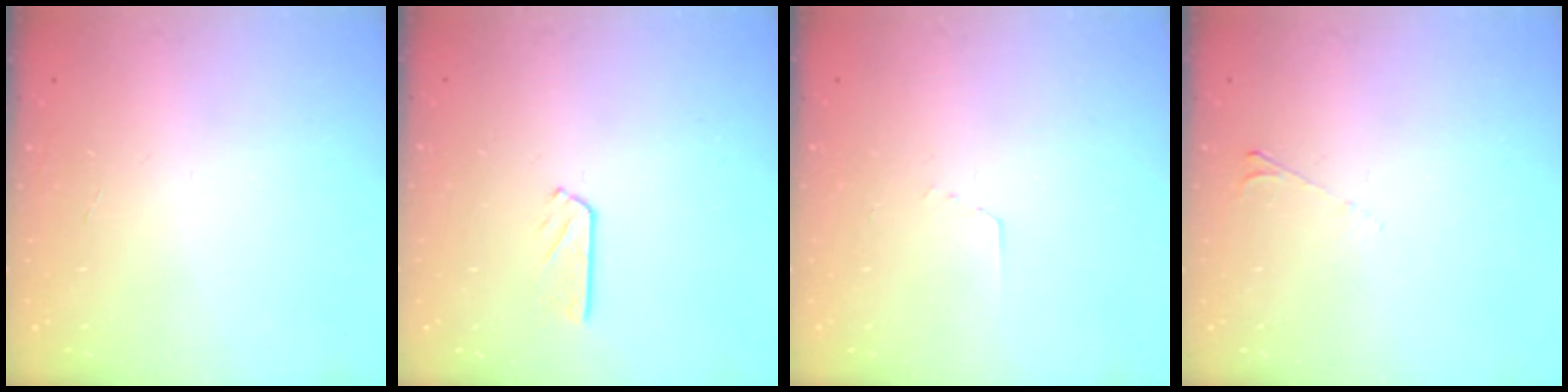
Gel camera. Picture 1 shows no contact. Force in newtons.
{"total": 3.4, "press": 3.4, "slide": 0.4}
{"total": 2.9, "press": 2.9, "slide": 0.2}
{"total": 2.6, "press": 2.6, "slide": 0.5}